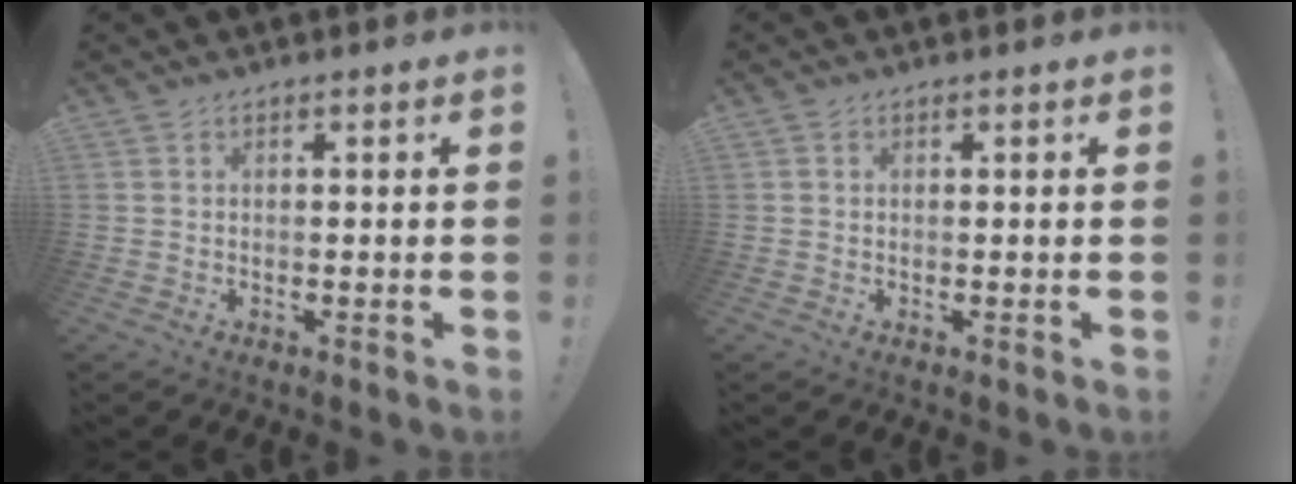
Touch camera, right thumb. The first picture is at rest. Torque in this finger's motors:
{"motor_torque": [0.33, 0.16, -0.21, 0.06, 0.05]}